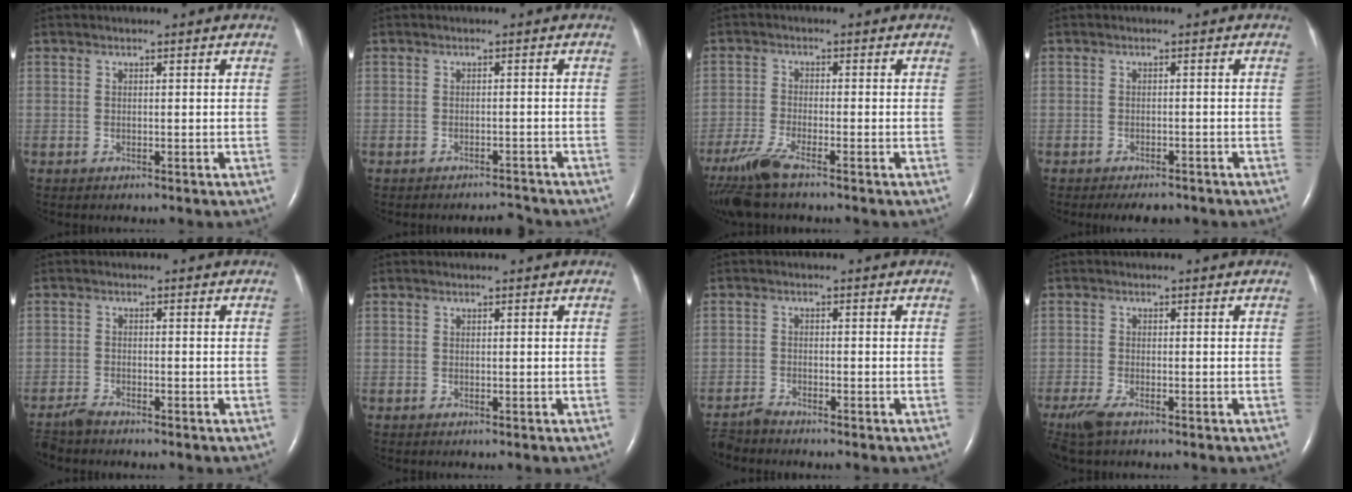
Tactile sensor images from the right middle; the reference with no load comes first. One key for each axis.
{"total": 2.2, "fx": -2.2, "fy": 0.0, "fz": 0.0, "tx": -0.001, "ty": -0.007, "tz": -0.028}
{"total": 6.8, "fx": -5.1, "fy": 0.5, "fz": 4.5, "tx": -0.100, "ty": -0.021, "tz": -0.101}
{"total": 3.9, "fx": -3.3, "fy": 1.3, "fz": 1.6, "tx": -0.019, "ty": -0.004, "tz": -0.045}
{"total": 2.5, "fx": -2.3, "fy": 0.2, "fz": 0.7, "tx": -0.022, "ty": -0.011, "tz": -0.045}
{"total": 0.0}
{"total": 2.7, "fx": -2.7, "fy": -0.2, "fz": 0.3, "tx": -0.011, "ty": -0.016, "tz": -0.052}
{"total": 4.3, "fx": -3.0, "fy": 1.1, "fz": 2.9, "tx": -0.070, "ty": -0.013, "tz": -0.054}